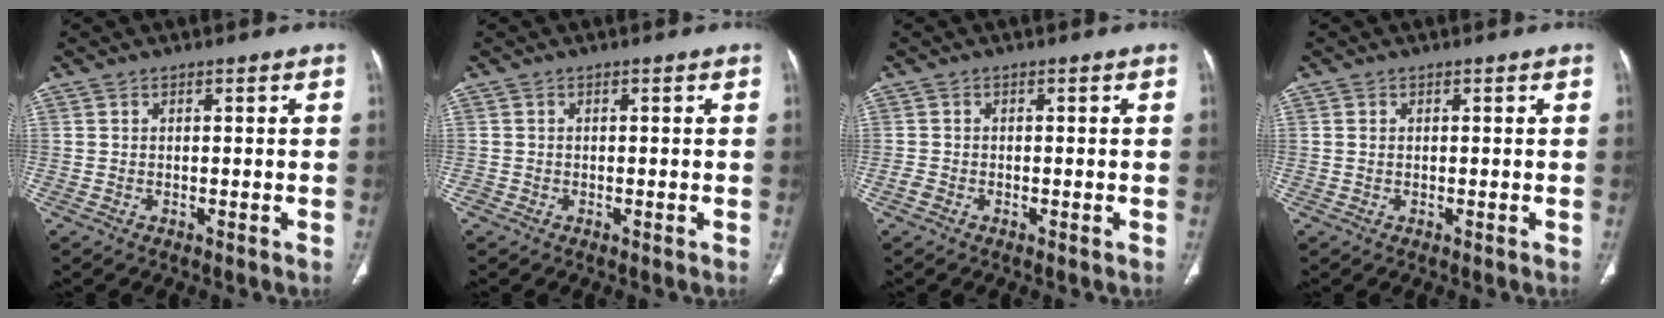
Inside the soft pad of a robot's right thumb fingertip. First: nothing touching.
{"total": 0.6, "force": [-0.3, 0.5, 0.0], "torque": [-0.002, 0.003, -0.009]}
{"total": 1.0, "force": [-0.6, 0.7, 0.4], "torque": [-0.009, 0.001, -0.016]}
{"total": 0.6, "force": [0.1, 0.4, 0.4], "torque": [-0.012, 0.002, 0.002]}